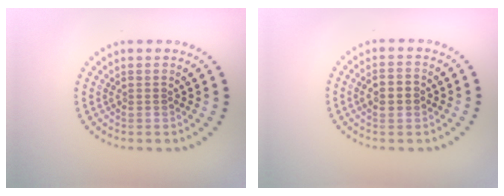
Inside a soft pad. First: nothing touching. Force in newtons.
{"total": 2.3, "press": 2.3, "slide": 0.1}